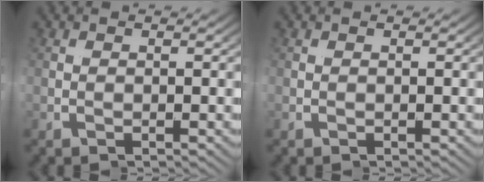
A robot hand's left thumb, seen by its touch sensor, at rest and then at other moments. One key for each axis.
{"total": 0.0}